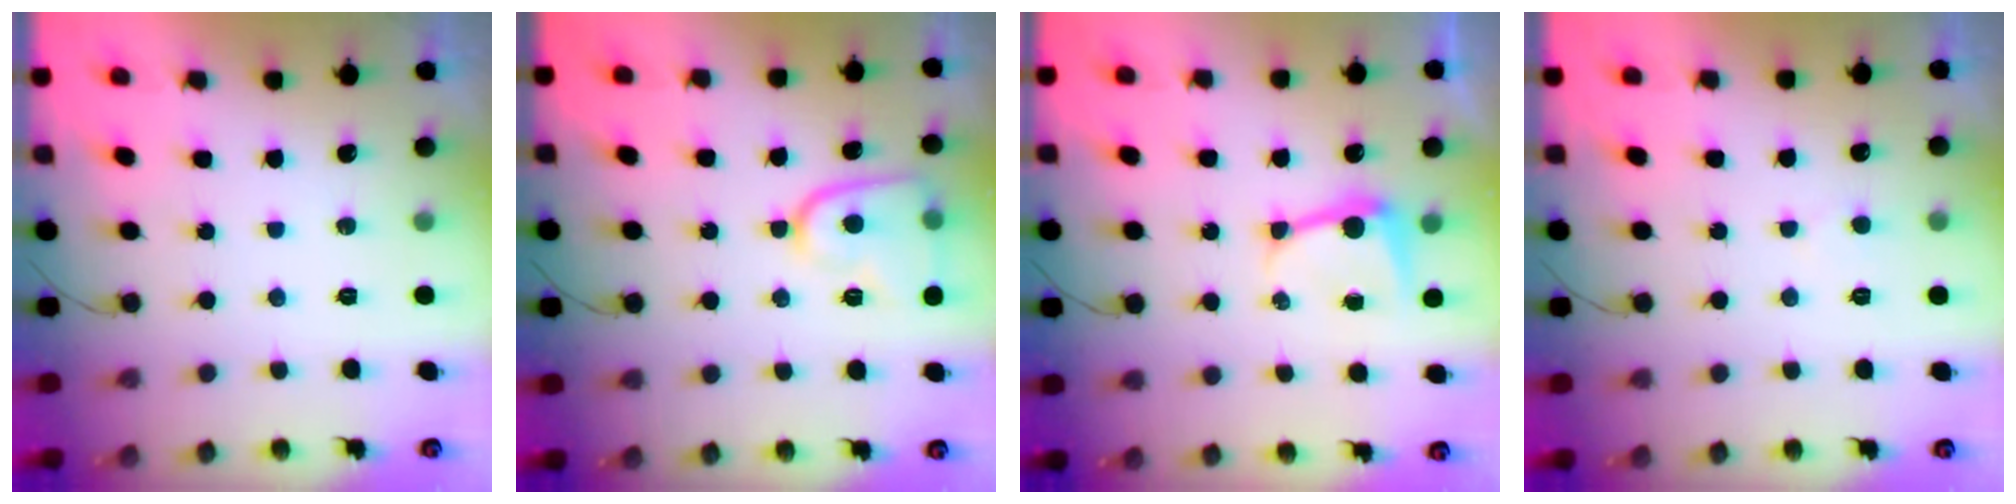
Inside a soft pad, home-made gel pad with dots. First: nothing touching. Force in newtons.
{"total": 10.4, "press": 10.4, "slide": 0.4}
{"total": 6.4, "press": 6.4, "slide": 0.7}
{"total": 2.6, "press": 2.6, "slide": 0.2}